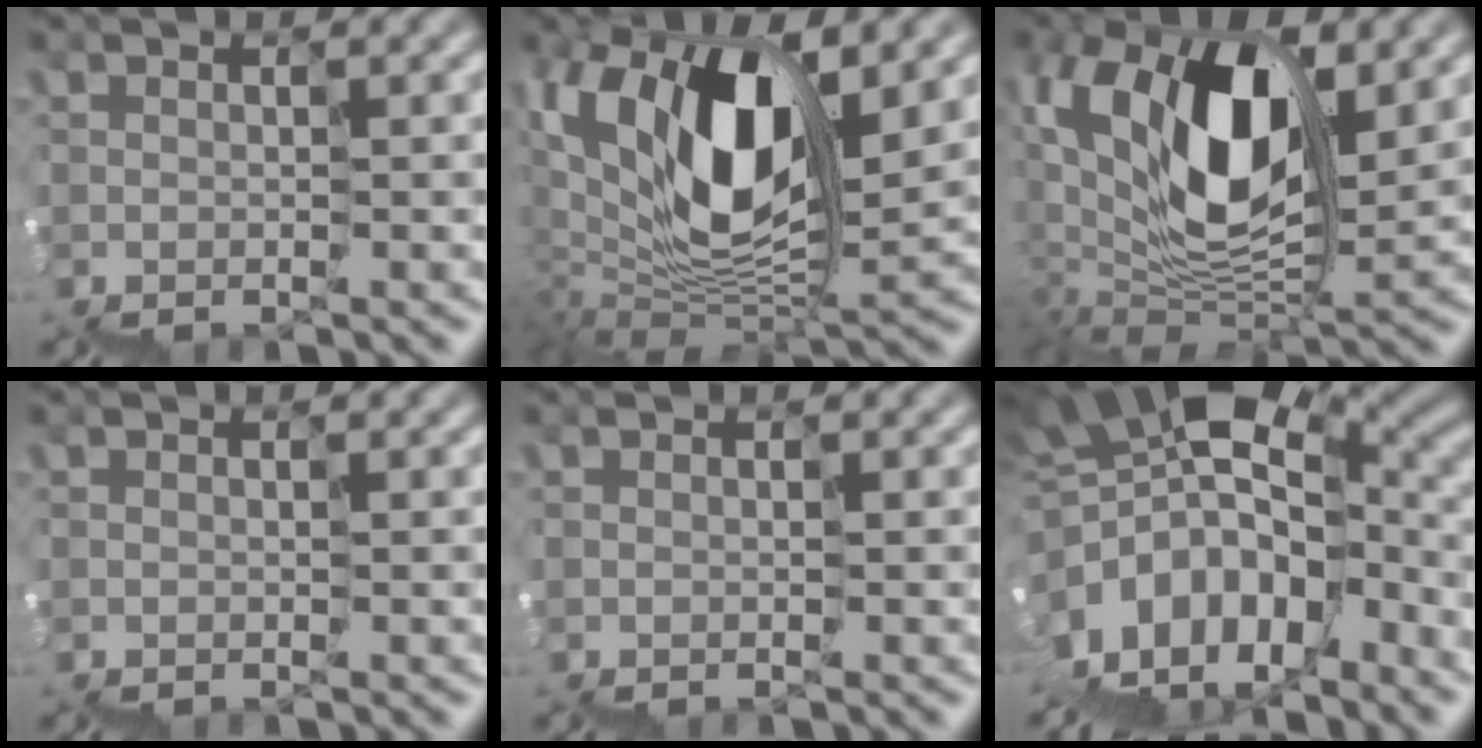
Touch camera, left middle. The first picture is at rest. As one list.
[{"total": 11.0, "force": [4.4, 5.8, 8.2], "torque": [-0.183, 0.003, 0.090]}, {"total": 12.0, "force": [3.7, 6.6, 9.3], "torque": [-0.212, 0.006, 0.071]}, {"total": 0.0}, {"total": 0.0}, {"total": 12.4, "force": [-2.8, 8.3, 8.8], "torque": [-0.188, 0.013, -0.032]}]